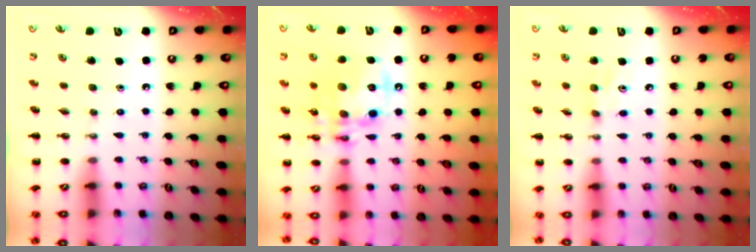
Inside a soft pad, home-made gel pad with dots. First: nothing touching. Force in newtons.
{"total": 14.9, "press": 14.6, "slide": 3.2}
{"total": 3.7, "press": 3.6, "slide": 0.9}